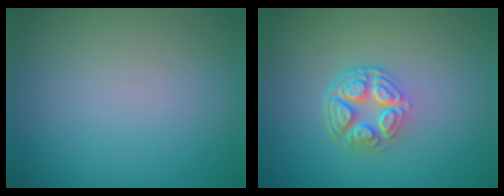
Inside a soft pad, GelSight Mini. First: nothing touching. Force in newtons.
{"total": 4.7, "press": 3.3, "slide": 3.3}